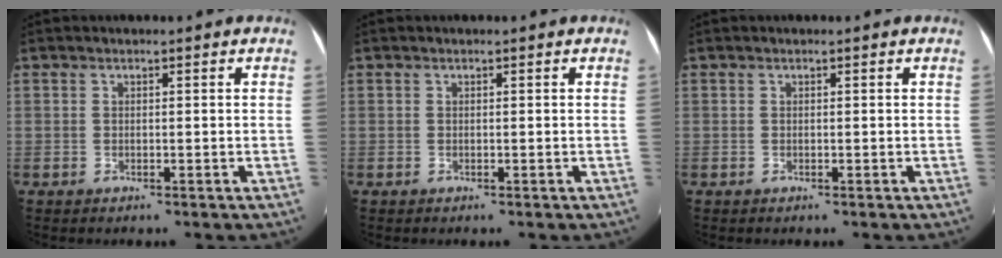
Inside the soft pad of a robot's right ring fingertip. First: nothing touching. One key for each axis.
{"total": 0.0}
{"total": 0.0}